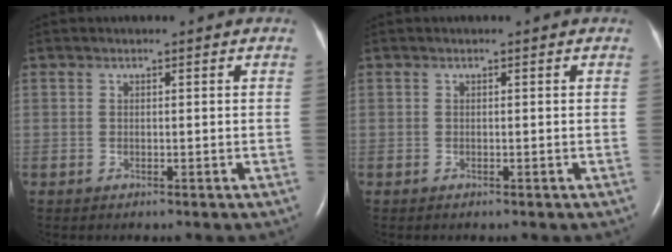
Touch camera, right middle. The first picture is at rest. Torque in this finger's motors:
{"motor_torque": [0.17, -0.07, 0.03, 0.01]}